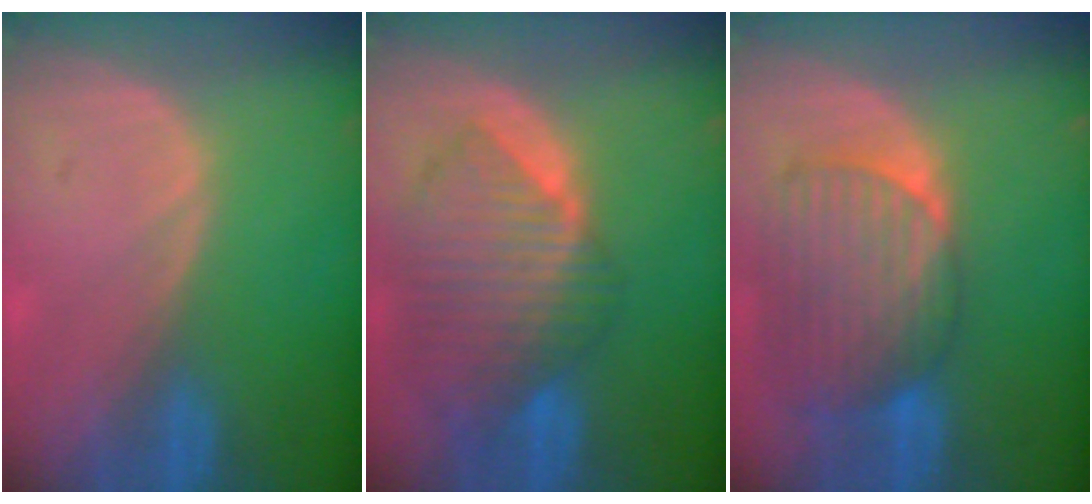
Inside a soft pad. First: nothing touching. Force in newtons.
{"total": 10.3, "press": 8.9, "slide": 5.1}
{"total": 9.9, "press": 8.5, "slide": 5.0}